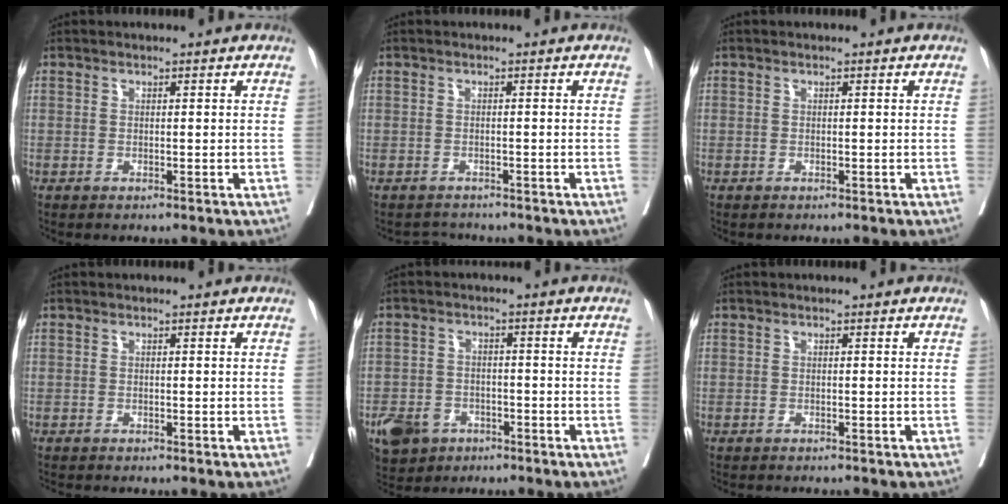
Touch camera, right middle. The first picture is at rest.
{"total": 1.9, "force": [-1.8, 0.4, -0.5], "torque": [0.008, -0.008, -0.029]}
{"total": 0.0}
{"total": 1.4, "force": [-1.3, 0.1, 0.4], "torque": [-0.010, -0.003, -0.019]}
{"total": 7.9, "force": [-4.6, 5.8, 2.6], "torque": [-0.053, 0.003, -0.072]}
{"total": 2.4, "force": [-2.3, 0.3, 0.7], "torque": [-0.011, -0.004, -0.029]}